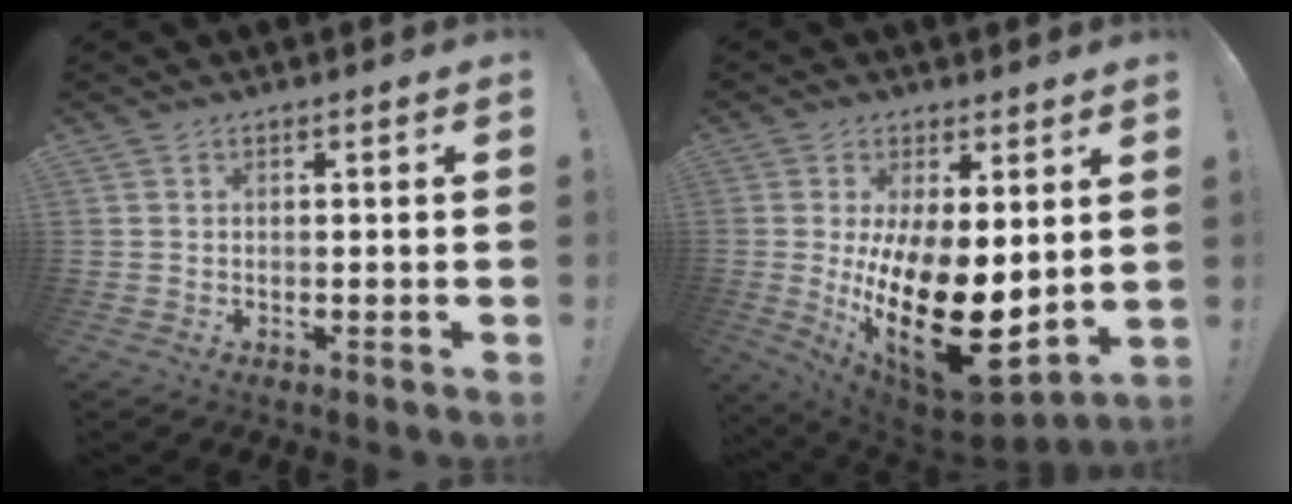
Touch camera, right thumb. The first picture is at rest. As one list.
[{"total": 21.6, "force": [-2.4, 9.9, 19.1], "torque": [-0.334, -0.020, -0.021]}]